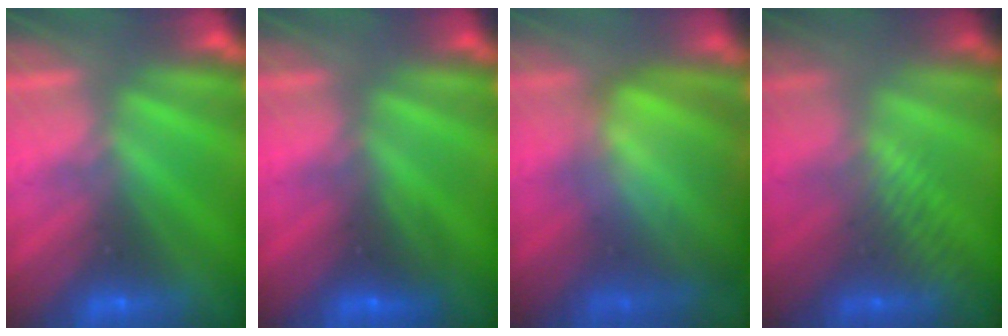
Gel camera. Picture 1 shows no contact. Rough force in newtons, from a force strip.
{"total": 2.5}
{"total": 8.0}
{"total": 2.9}